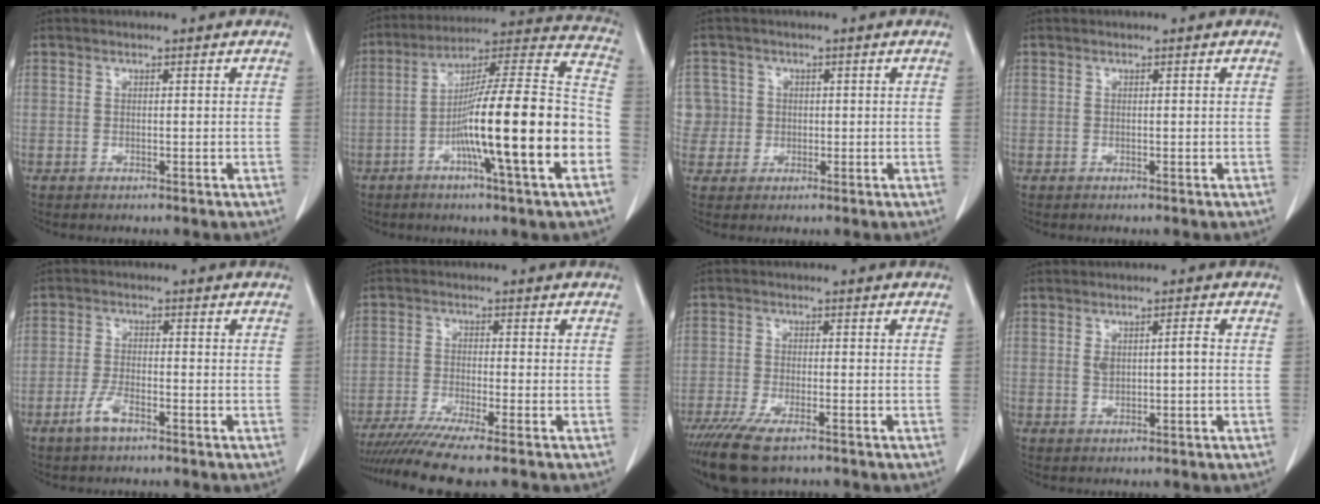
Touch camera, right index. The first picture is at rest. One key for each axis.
{"total": 21.7, "fx": -6.4, "fy": 0.4, "fz": 20.8, "tx": -0.300, "ty": 0.003, "tz": -0.108}
{"total": 4.3, "fx": 0.3, "fy": 4.3, "fz": -0.3, "tx": 0.018, "ty": 0.014, "tz": 0.006}
{"total": 0.0}
{"total": 3.8, "fx": -2.4, "fy": 1.0, "fz": 2.7, "tx": -0.059, "ty": -0.001, "tz": -0.048}
{"total": 9.9, "fx": -8.1, "fy": -0.8, "fz": 5.6, "tx": -0.083, "ty": -0.023, "tz": -0.131}
{"total": 9.2, "fx": -6.7, "fy": 2.2, "fz": 5.9, "tx": -0.107, "ty": -0.022, "tz": -0.111}
{"total": 2.9, "fx": 0.3, "fy": 0.8, "fz": 2.7, "tx": -0.053, "ty": 0.009, "tz": 0.011}